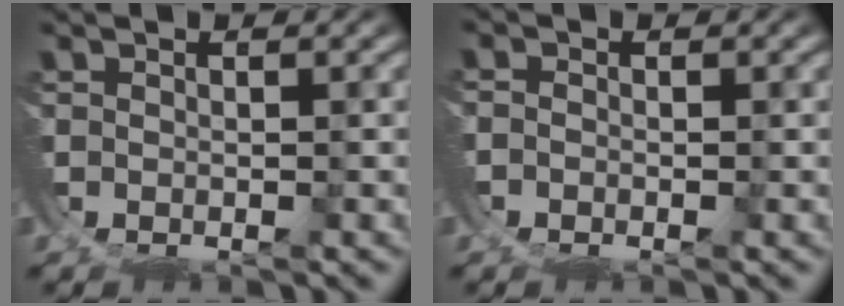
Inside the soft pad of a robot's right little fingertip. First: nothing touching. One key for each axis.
{"total": 0.8, "fx": -0.4, "fy": 0.7, "fz": 0.2, "tx": -0.005, "ty": 0.001, "tz": -0.013}